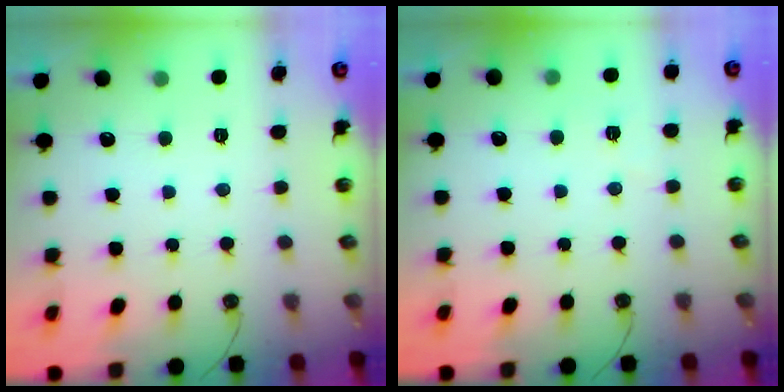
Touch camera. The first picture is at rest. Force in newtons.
{"total": 3.6, "press": 2.3, "slide": 2.7}